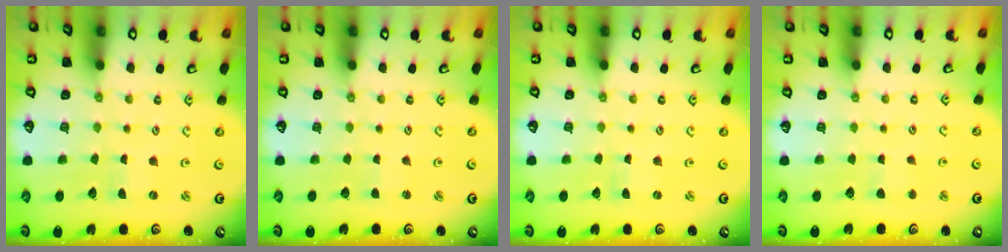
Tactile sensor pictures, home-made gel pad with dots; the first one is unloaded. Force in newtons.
{"total": 1.6, "press": 1.6, "slide": 0.3}
{"total": 0.0}
{"total": 3.5, "press": 3.4, "slide": 0.4}